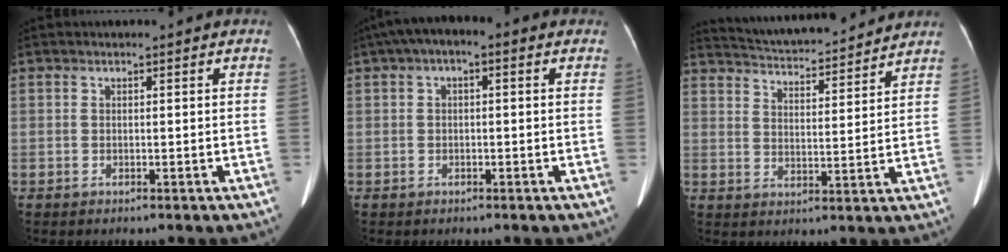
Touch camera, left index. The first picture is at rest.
{"total": 4.9, "force": [1.9, 2.0, 4.1], "torque": [-0.073, 0.031, 0.023]}
{"total": 15.9, "force": [14.9, 1.8, 5.3], "torque": [-0.091, 0.018, 0.220]}